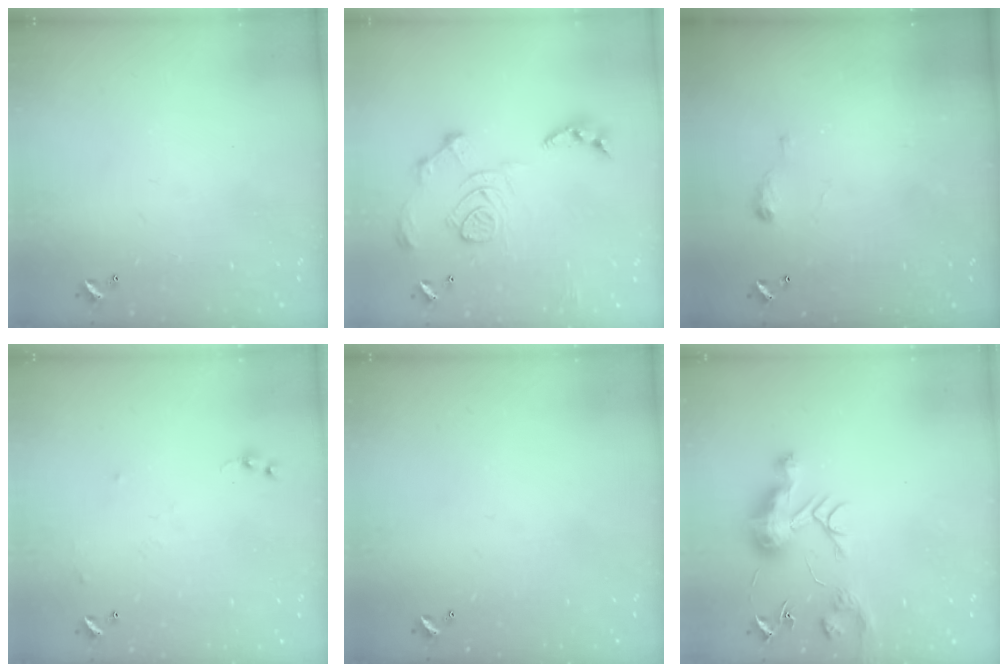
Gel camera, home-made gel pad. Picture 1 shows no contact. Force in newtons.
{"total": 13.9, "press": 13.8, "slide": 1.5}
{"total": 4.8, "press": 4.7, "slide": 0.6}
{"total": 6.6, "press": 6.6, "slide": 0.6}
{"total": 0.0}
{"total": 10.0, "press": 10.0, "slide": 0.6}